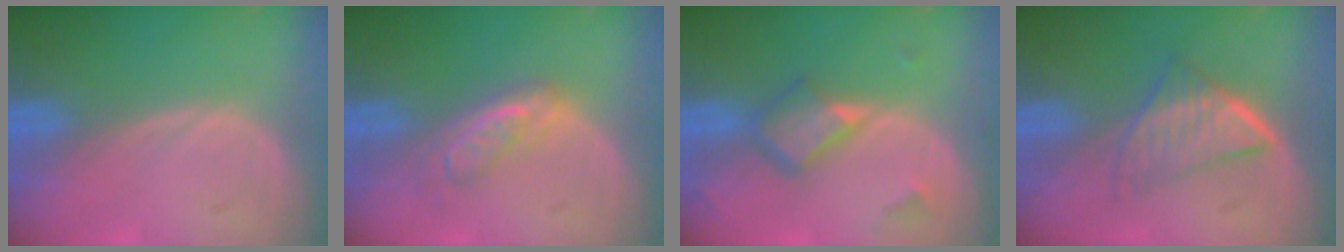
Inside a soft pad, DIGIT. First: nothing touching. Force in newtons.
{"total": 4.9, "press": 4.6, "slide": 1.9}
{"total": 5.7, "press": 4.9, "slide": 2.8}
{"total": 6.4, "press": 5.5, "slide": 3.4}